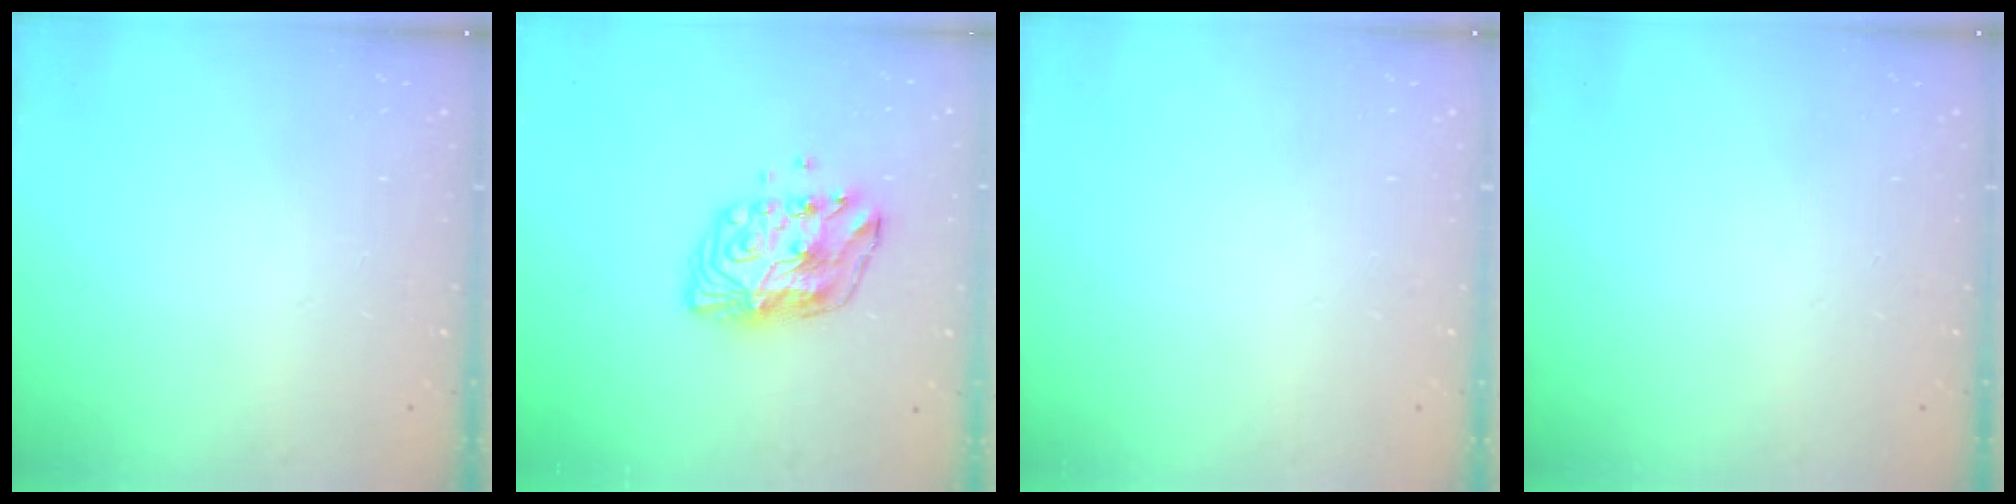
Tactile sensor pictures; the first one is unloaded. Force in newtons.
{"total": 10.2, "press": 10.2, "slide": 0.6}
{"total": 0.0}
{"total": 0.0}